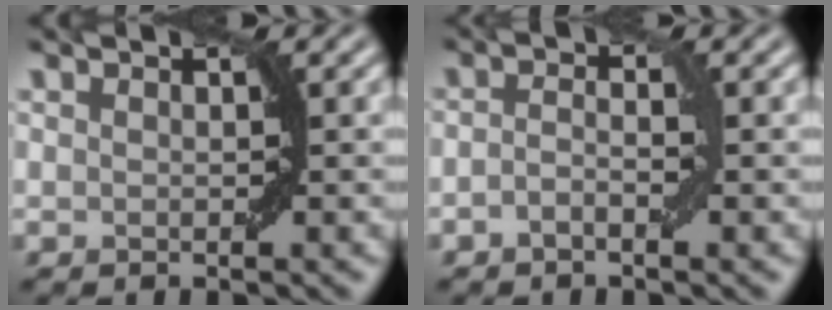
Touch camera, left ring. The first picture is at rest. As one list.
[{"total": 1.4, "force": [-0.6, 0.4, 1.1], "torque": [-0.024, 0.003, -0.015]}]